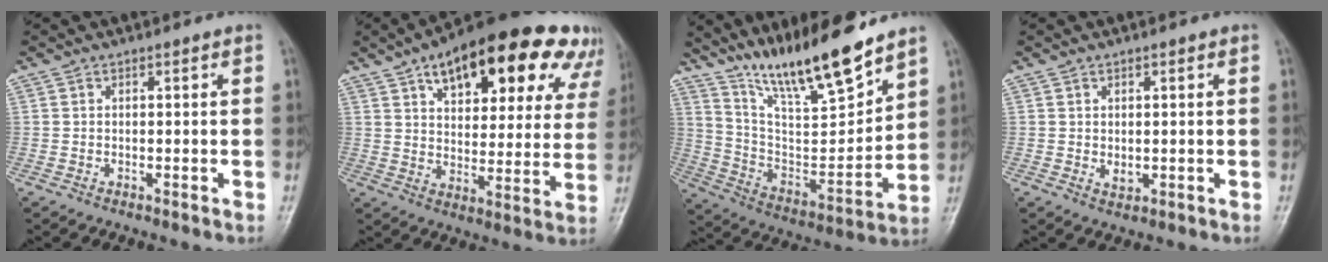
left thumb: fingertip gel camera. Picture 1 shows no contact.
{"total": 26.2, "force": [14.1, 12.2, 18.4], "torque": [-0.216, 0.001, 0.198]}
{"total": 18.8, "force": [14.8, 3.5, 11.0], "torque": [-0.154, -0.087, 0.271]}
{"total": 1.9, "force": [0.2, 1.3, 1.5], "torque": [-0.019, -0.006, 0.008]}